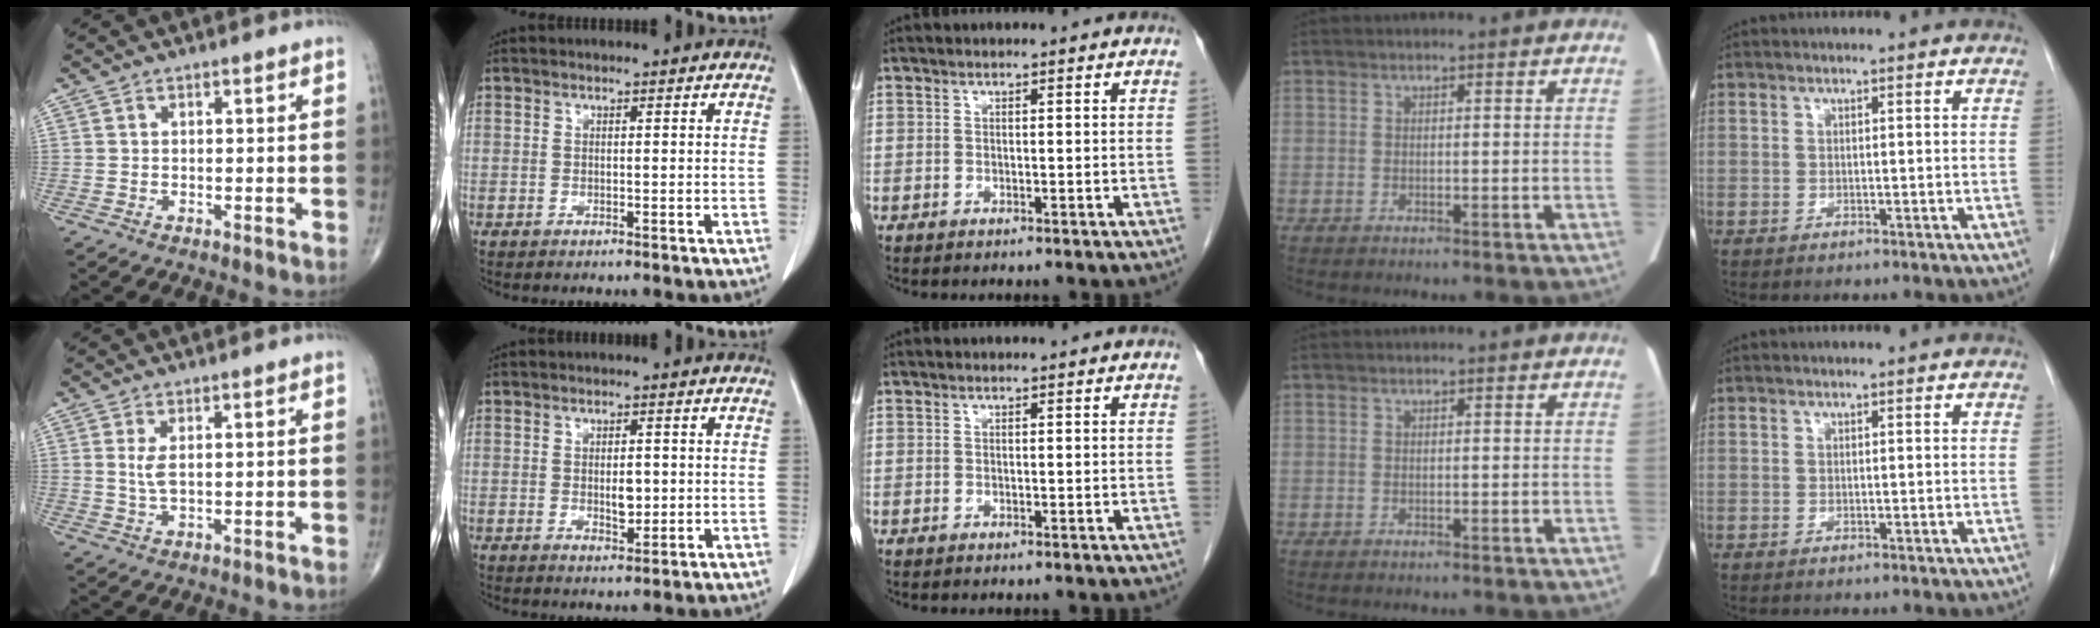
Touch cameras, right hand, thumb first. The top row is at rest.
{"thumb": {"total": 2.8, "force": [0.6, 1.0, 2.5], "torque": [-0.056, -0.005, 0.019]}, "index": {"total": 3.2, "force": [-0.1, 1.5, 2.9], "torque": [-0.047, -0.002, 0.003]}}